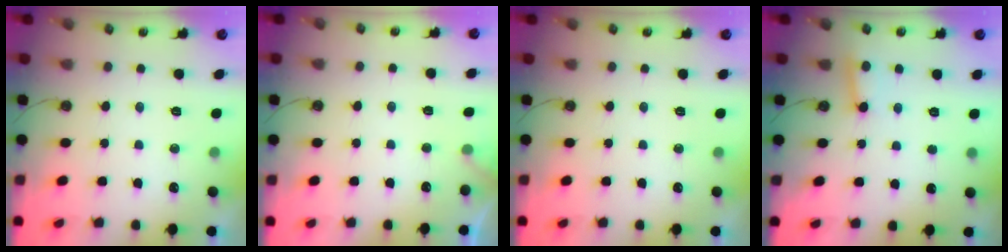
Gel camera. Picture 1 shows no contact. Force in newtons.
{"total": 4.3, "press": 4.3, "slide": 0.3}
{"total": 0.0}
{"total": 3.5, "press": 3.5, "slide": 0.3}